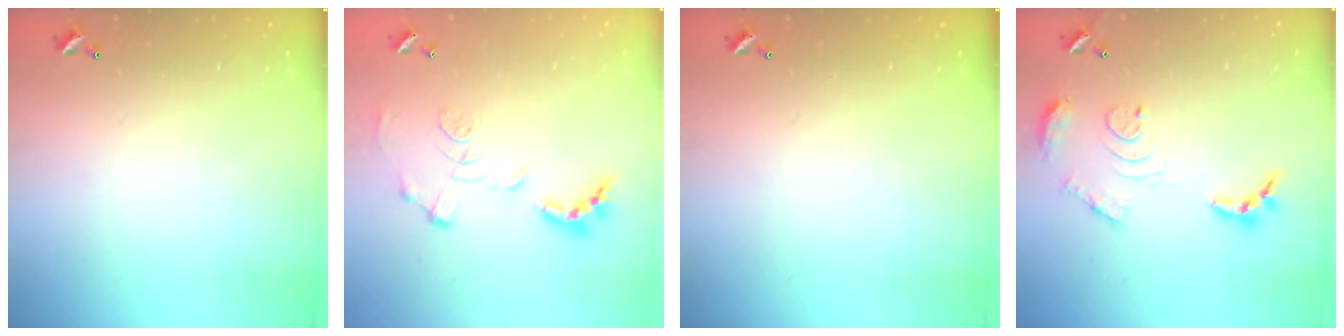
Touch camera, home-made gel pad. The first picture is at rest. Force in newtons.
{"total": 1.2, "press": 0.4, "slide": 1.1}
{"total": 0.0}
{"total": 12.6, "press": 12.5, "slide": 1.3}